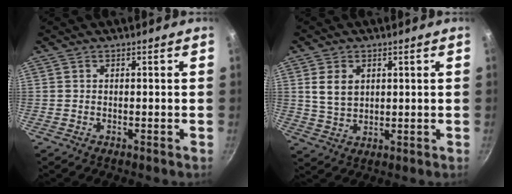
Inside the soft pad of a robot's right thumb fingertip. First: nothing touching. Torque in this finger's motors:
{"motor_torque": [1.02, 1.17, 1.04, 0.22, 0.26]}